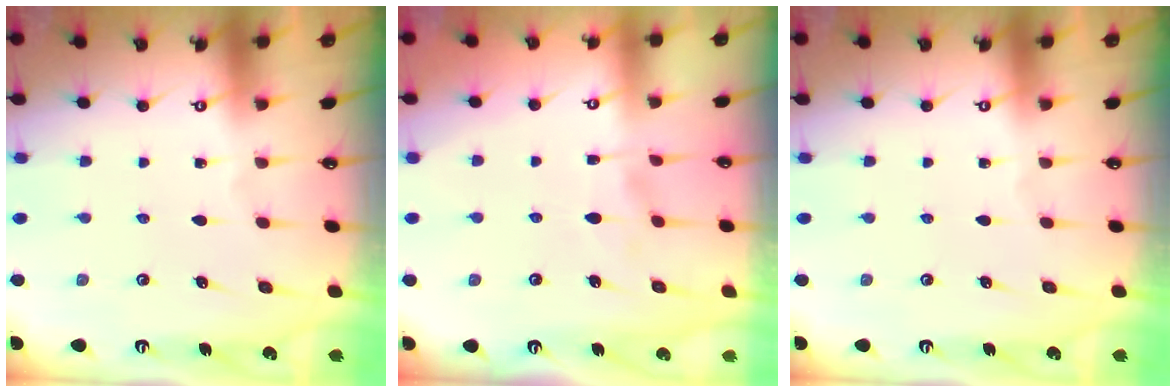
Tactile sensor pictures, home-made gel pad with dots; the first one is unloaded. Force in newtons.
{"total": 2.1, "press": 1.9, "slide": 0.9}
{"total": 0.0}